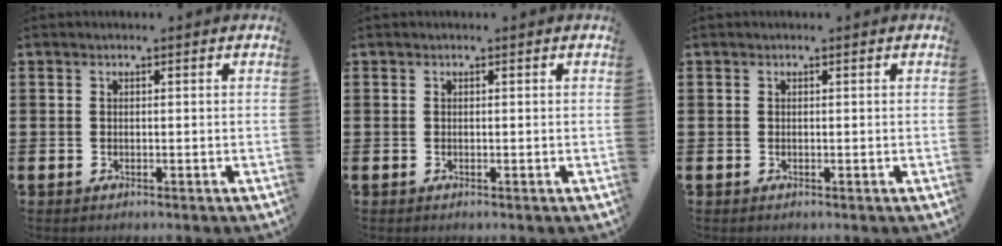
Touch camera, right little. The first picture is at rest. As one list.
[{"total": 0.0}, {"total": 0.0}]